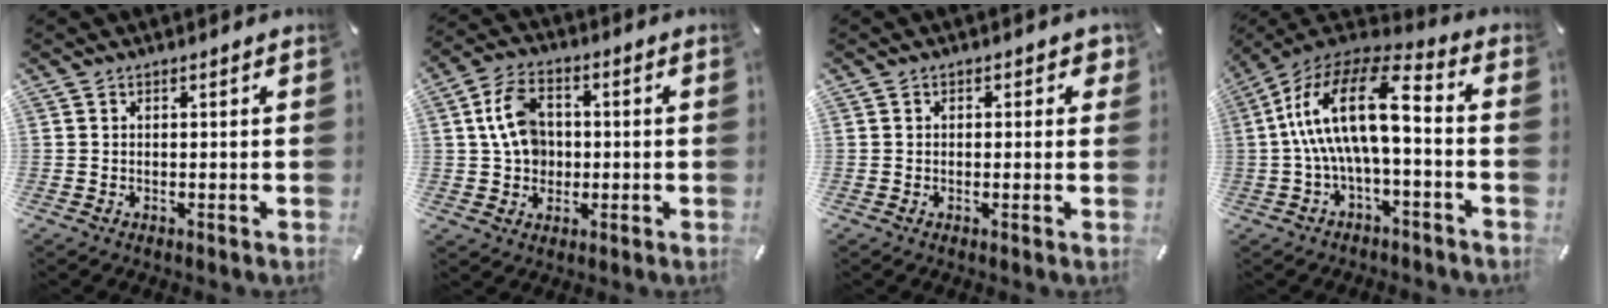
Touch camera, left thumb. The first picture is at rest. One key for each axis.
{"total": 9.1, "fx": 0.9, "fy": 7.2, "fz": 5.4, "tx": -0.115, "ty": 0.013, "tz": 0.020}
{"total": 1.3, "fx": -0.1, "fy": 1.0, "fz": 0.9, "tx": -0.002, "ty": 0.001, "tz": -0.007}
{"total": 17.5, "fx": 0.6, "fy": 6.8, "fz": 16.1, "tx": -0.312, "ty": 0.003, "tz": 0.008}